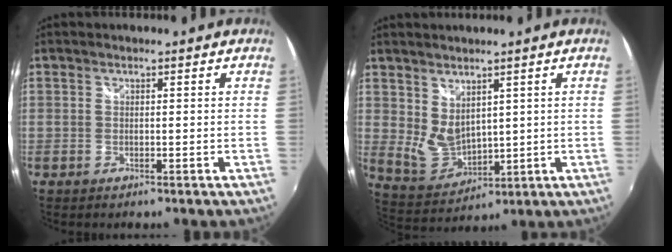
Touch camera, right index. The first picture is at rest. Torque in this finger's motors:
{"motor_torque": [-0.44, 0.60, 0.11, 0.04]}